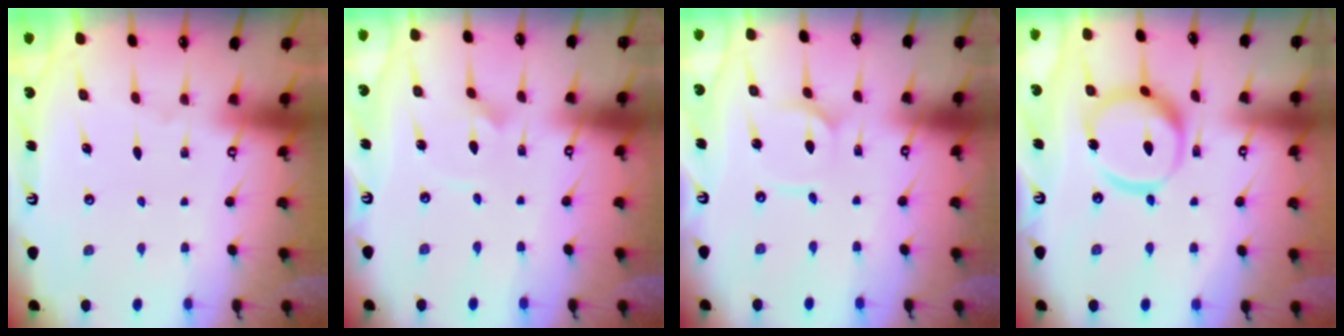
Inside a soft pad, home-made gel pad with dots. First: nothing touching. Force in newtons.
{"total": 2.7, "press": 2.7, "slide": 0.1}
{"total": 2.4, "press": 2.4, "slide": 0.3}
{"total": 14.1, "press": 14.0, "slide": 1.4}